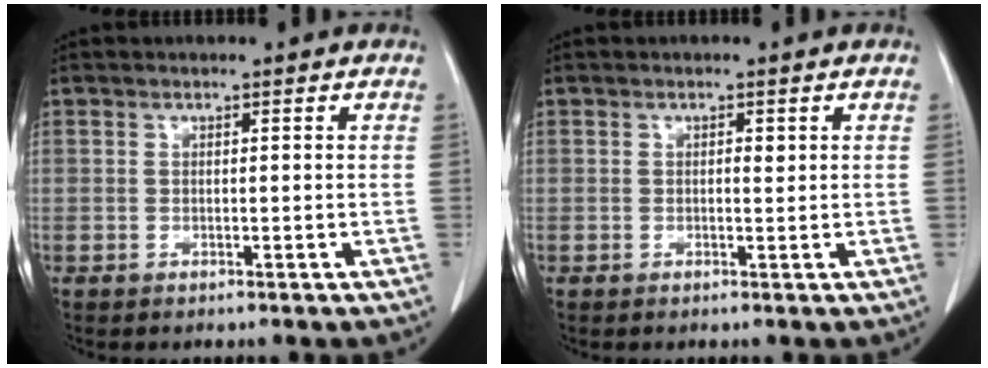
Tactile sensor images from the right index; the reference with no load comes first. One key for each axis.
{"total": 0.9, "fx": 0.3, "fy": 0.4, "fz": 0.8, "tx": -0.013, "ty": 0.000, "tz": 0.003}